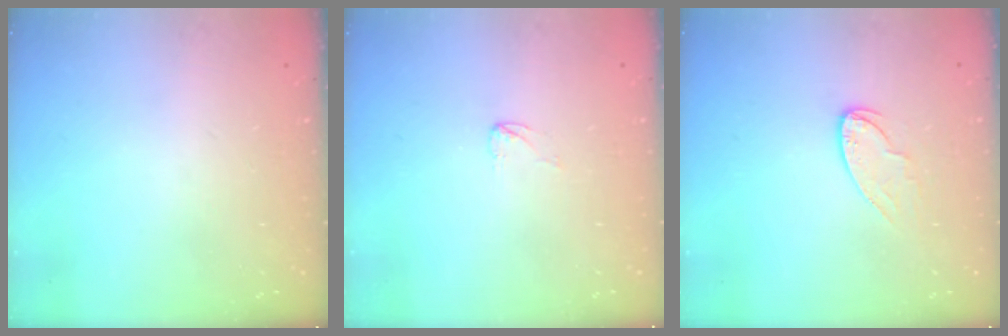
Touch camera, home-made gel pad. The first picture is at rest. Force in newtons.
{"total": 2.6, "press": 2.6, "slide": 0.2}
{"total": 7.0, "press": 7.0, "slide": 0.1}